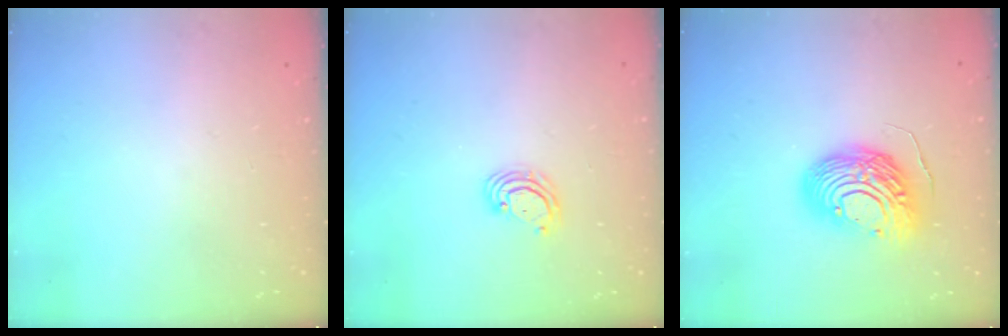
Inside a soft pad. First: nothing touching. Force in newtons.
{"total": 3.8, "press": 3.8, "slide": 0.3}
{"total": 15.7, "press": 15.7, "slide": 1.3}